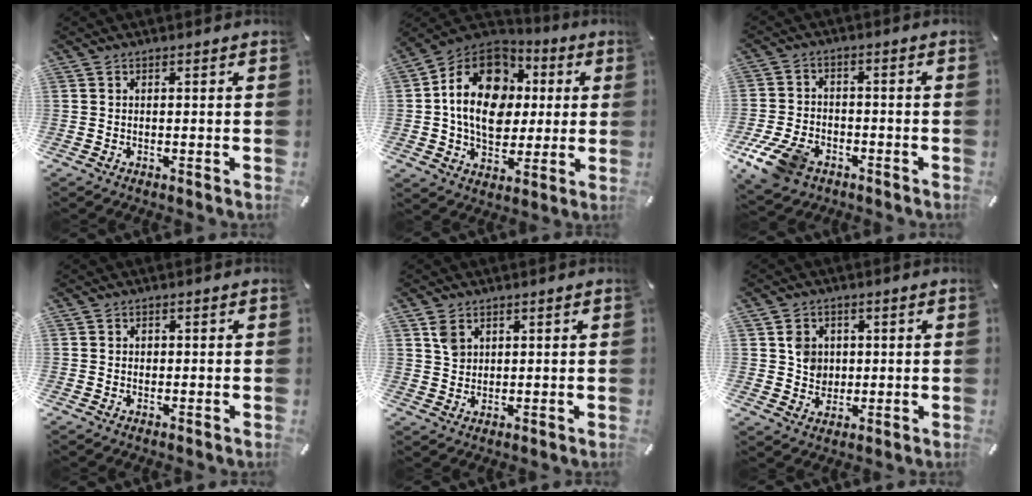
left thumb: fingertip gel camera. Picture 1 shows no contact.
{"total": 17.7, "force": [1.3, 13.9, 10.9], "torque": [-0.203, 0.004, 0.022]}
{"total": 10.0, "force": [-5.7, 6.4, 5.2], "torque": [-0.114, 0.026, -0.104]}
{"total": 0.8, "force": [0.0, 0.8, 0.2], "torque": [-0.006, 0.004, -0.002]}
{"total": 4.0, "force": [1.9, 3.2, 1.4], "torque": [-0.019, -0.003, 0.034]}
{"total": 5.7, "force": [1.0, 5.4, 1.5], "torque": [-0.018, 0.003, 0.018]}